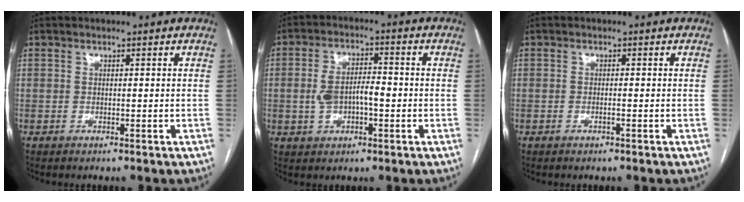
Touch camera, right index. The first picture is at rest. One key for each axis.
{"total": 7.1, "fx": -0.9, "fy": 3.4, "fz": 6.1, "tx": -0.123, "ty": 0.020, "tz": -0.012}
{"total": 0.8, "fx": -0.4, "fy": 0.0, "fz": 0.7, "tx": -0.015, "ty": 0.000, "tz": -0.005}